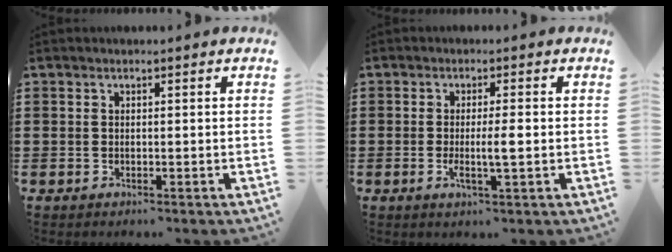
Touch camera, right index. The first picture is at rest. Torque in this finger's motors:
{"motor_torque": [0.96, -0.33, 0.36, 0.12]}